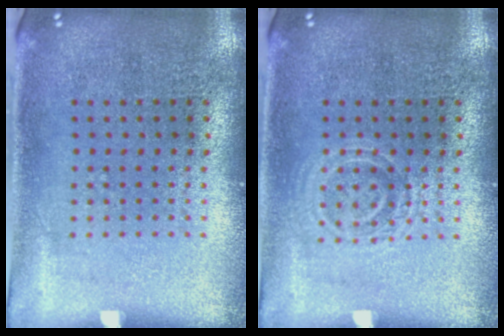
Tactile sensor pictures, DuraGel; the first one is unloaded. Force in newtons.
{"total": 1.6, "press": 1.5, "slide": 0.4}